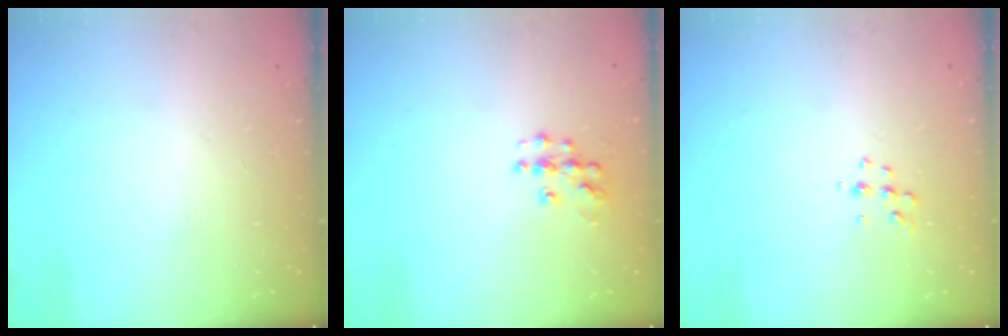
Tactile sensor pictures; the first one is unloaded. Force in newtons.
{"total": 8.2, "press": 8.2, "slide": 0.4}
{"total": 4.7, "press": 4.6, "slide": 0.8}